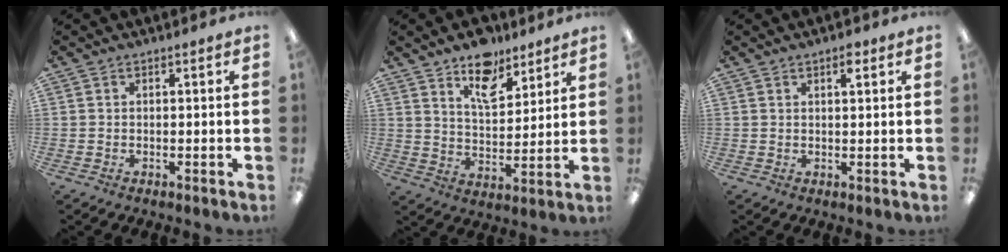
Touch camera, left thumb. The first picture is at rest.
{"total": 11.4, "force": [8.7, 5.3, 5.1], "torque": [-0.063, -0.051, 0.154]}
{"total": 2.2, "force": [1.6, 0.8, 1.2], "torque": [-0.011, -0.006, 0.025]}